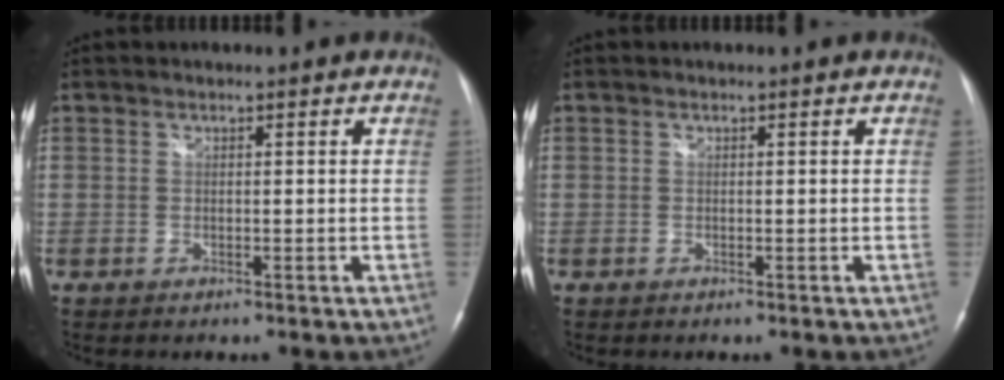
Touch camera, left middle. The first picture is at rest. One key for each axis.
{"total": 0.0}